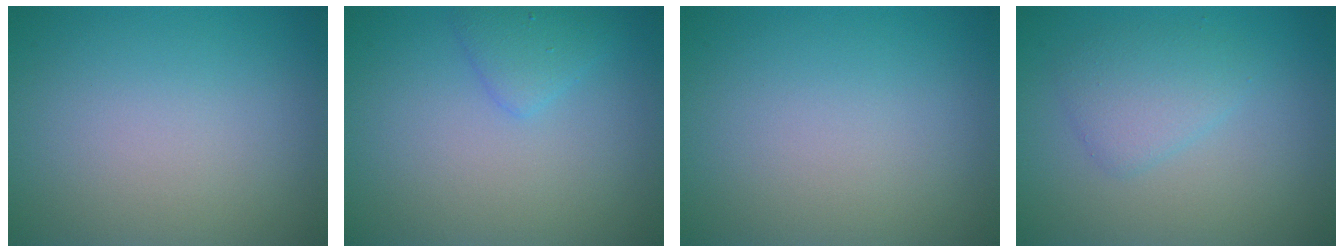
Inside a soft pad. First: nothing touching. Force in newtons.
{"total": 1.8, "press": 1.8, "slide": 0.1}
{"total": 0.0}
{"total": 2.4, "press": 2.4, "slide": 0.1}